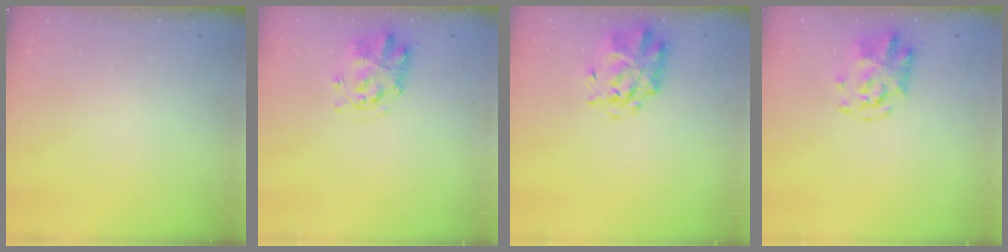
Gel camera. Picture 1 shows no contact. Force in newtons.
{"total": 3.3, "press": 3.3, "slide": 0.4}
{"total": 2.9, "press": 2.8, "slide": 0.7}
{"total": 5.1, "press": 5.1, "slide": 0.6}